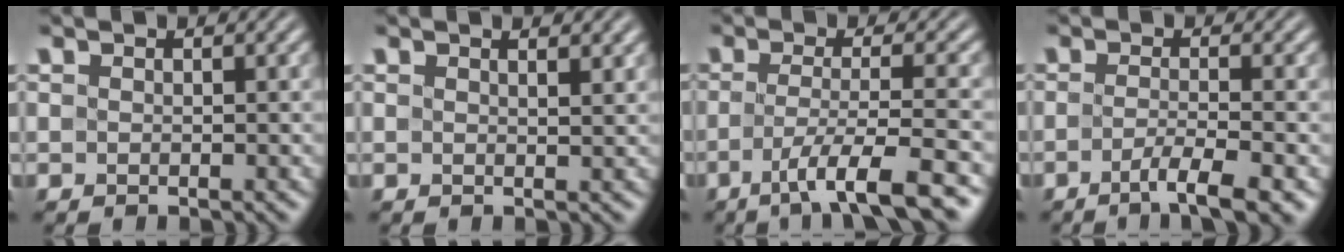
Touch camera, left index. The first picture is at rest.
{"total": 1.9, "force": [1.1, 0.6, 1.4], "torque": [-0.008, 0.005, 0.001]}
{"total": 6.6, "force": [-3.3, 1.1, 5.6], "torque": [-0.086, -0.008, -0.057]}
{"total": 3.9, "force": [-2.0, 0.6, 3.3], "torque": [-0.049, -0.003, -0.043]}